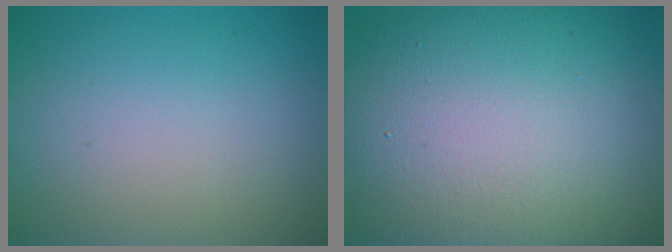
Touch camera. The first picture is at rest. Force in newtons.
{"total": 16.4, "press": 16.4, "slide": 1.5}